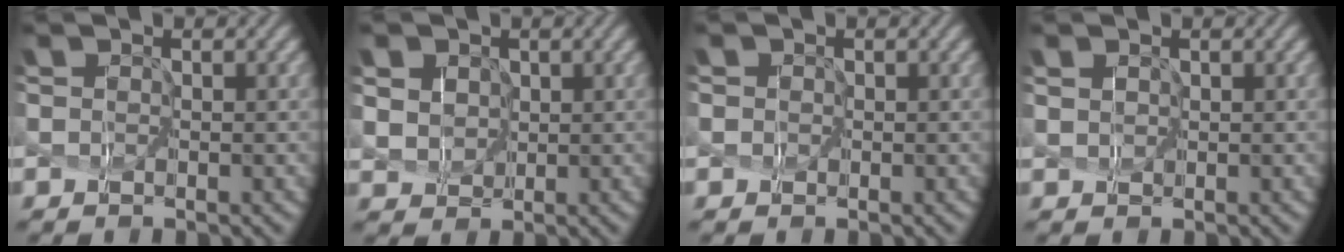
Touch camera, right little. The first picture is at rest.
{"total": 6.4, "force": [2.8, 5.0, 2.8], "torque": [-0.079, 0.018, 0.045]}
{"total": 1.9, "force": [0.5, 1.7, 0.8], "torque": [0.003, 0.019, -0.016]}
{"total": 1.0, "force": [0.5, 0.8, 0.5], "torque": [-0.010, 0.009, 0.008]}